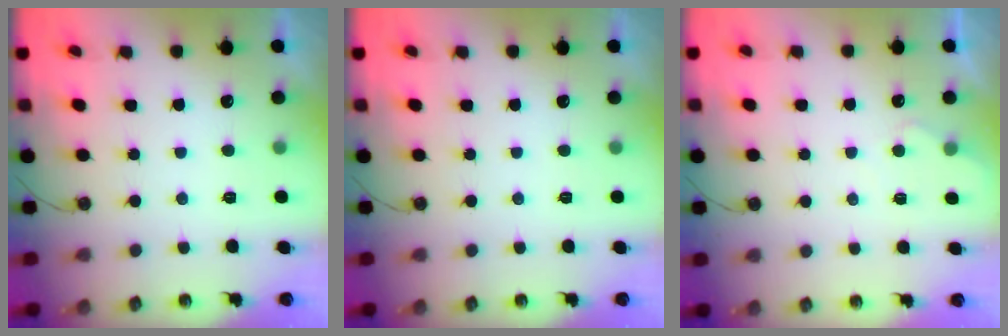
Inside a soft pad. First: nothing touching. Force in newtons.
{"total": 0.0}
{"total": 3.8, "press": 3.7, "slide": 0.5}